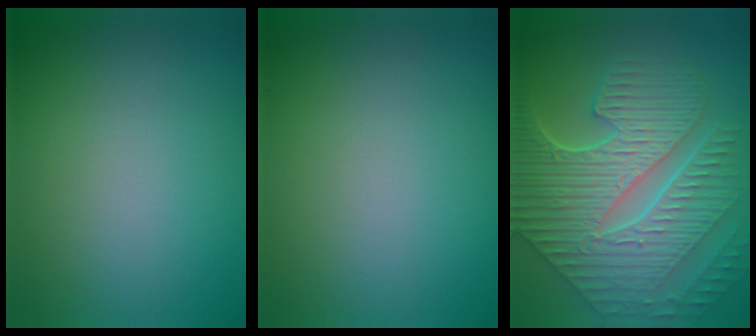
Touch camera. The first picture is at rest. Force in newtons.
{"total": 0.0}
{"total": 10.0, "press": 7.1, "slide": 7.0}